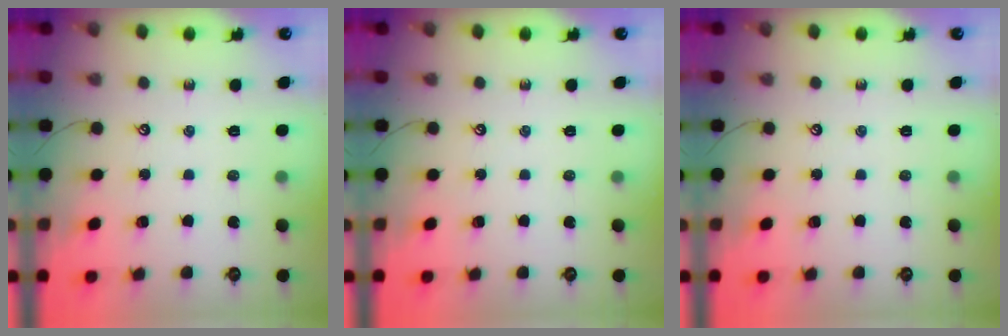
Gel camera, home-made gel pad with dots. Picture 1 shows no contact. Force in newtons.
{"total": 0.0}
{"total": 0.0}